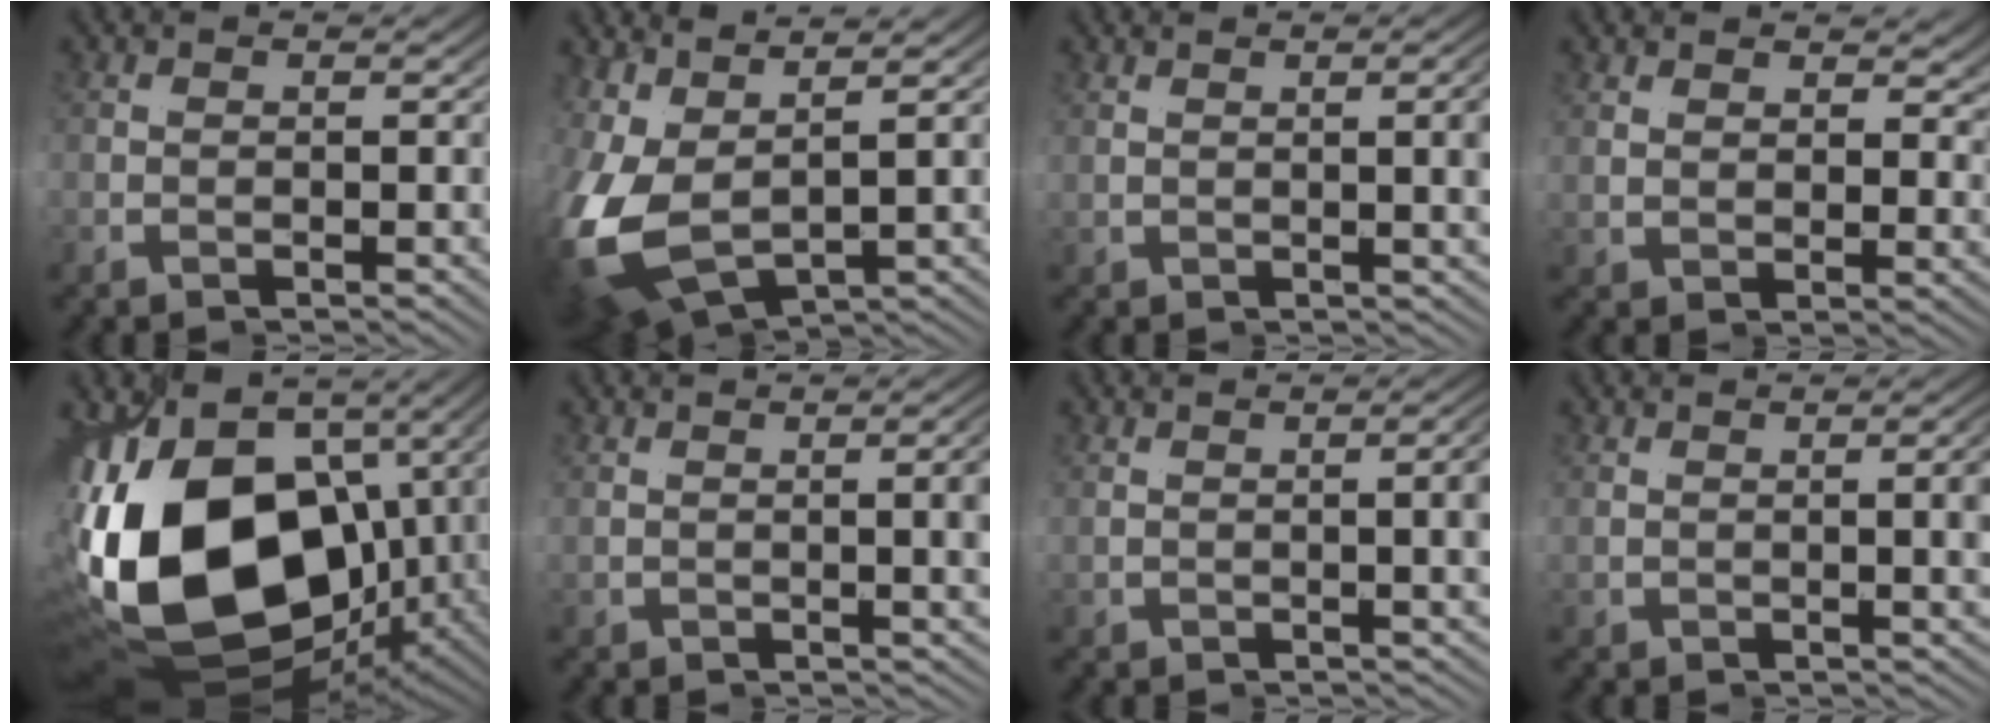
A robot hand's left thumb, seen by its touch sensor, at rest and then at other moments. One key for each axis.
{"total": 9.0, "fx": -2.1, "fy": 5.9, "fz": 6.5, "tx": -0.181, "ty": -0.044, "tz": -0.016}
{"total": 1.8, "fx": 0.5, "fy": -1.4, "fz": 1.0, "tx": -0.002, "ty": 0.013, "tz": 0.008}
{"total": 2.5, "fx": 2.0, "fy": 0.5, "fz": 1.4, "tx": -0.010, "ty": 0.007, "tz": 0.032}
{"total": 24.1, "fx": -3.5, "fy": 14.0, "fz": 19.3, "tx": -0.373, "ty": -0.052, "tz": -0.025}
{"total": 2.1, "fx": 0.6, "fy": -1.6, "fz": 1.2, "tx": -0.005, "ty": 0.015, "tz": 0.008}
{"total": 1.9, "fx": 0.4, "fy": -1.3, "fz": 1.3, "tx": -0.007, "ty": 0.013, "tz": 0.008}
{"total": 2.0, "fx": 0.7, "fy": -1.7, "fz": 1.0, "tx": 0.000, "ty": 0.014, "tz": 0.009}